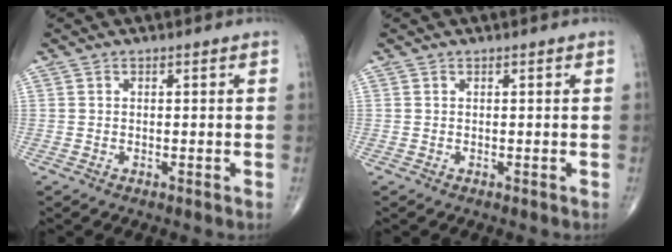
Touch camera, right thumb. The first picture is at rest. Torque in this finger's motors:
{"motor_torque": [-0.05, 0.02, 0.00, -0.01, 0.02]}